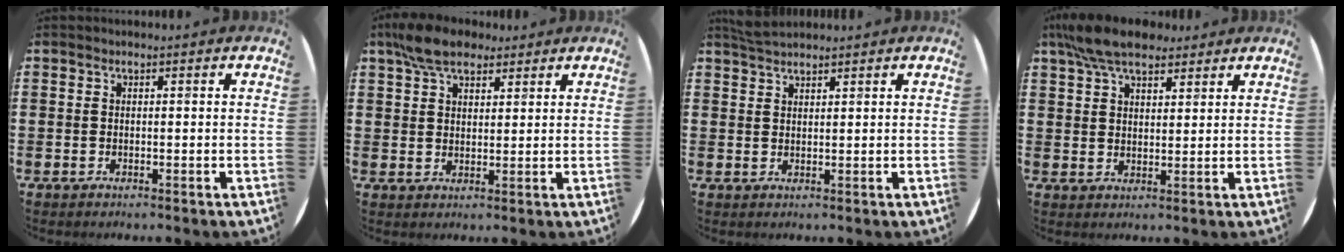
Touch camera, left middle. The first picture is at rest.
{"total": 6.1, "force": [4.7, 3.0, 2.3], "torque": [-0.052, 0.001, 0.088]}
{"total": 2.4, "force": [2.3, 0.4, 0.5], "torque": [-0.015, 0.003, 0.045]}
{"total": 7.6, "force": [6.2, 2.8, 3.4], "torque": [-0.084, -0.005, 0.117]}